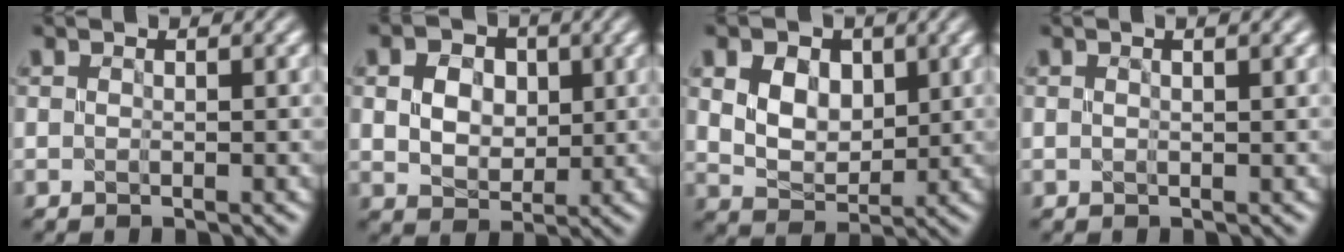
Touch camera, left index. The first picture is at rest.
{"total": 4.7, "force": [1.1, 3.5, 2.8], "torque": [-0.059, 0.005, 0.013]}
{"total": 4.9, "force": [1.6, 3.6, 3.0], "torque": [-0.069, -0.001, 0.027]}
{"total": 1.7, "force": [0.9, 0.4, 1.4], "torque": [-0.022, 0.001, 0.006]}